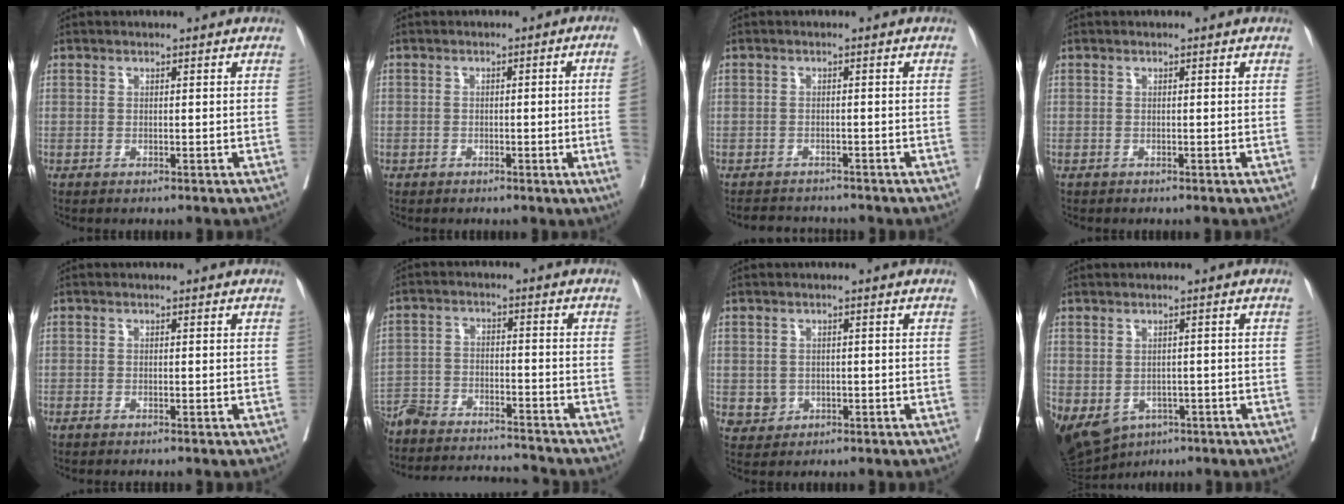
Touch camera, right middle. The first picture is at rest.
{"total": 4.9, "force": [-1.0, -0.8, 4.7], "torque": [-0.054, 0.000, -0.014]}
{"total": 3.7, "force": [-3.5, 1.1, 0.1], "torque": [0.003, -0.007, -0.056]}
{"total": 0.0}
{"total": 0.7, "force": [-0.7, 0.2, 0.3], "torque": [-0.011, -0.002, -0.012]}
{"total": 18.6, "force": [-17.7, 1.6, 5.4], "torque": [-0.114, -0.011, -0.266]}
{"total": 2.7, "force": [-0.4, 2.6, 0.6], "torque": [-0.004, 0.003, 0.002]}
{"total": 15.7, "force": [-7.4, 11.9, 7.0], "torque": [-0.204, -0.014, -0.094]}